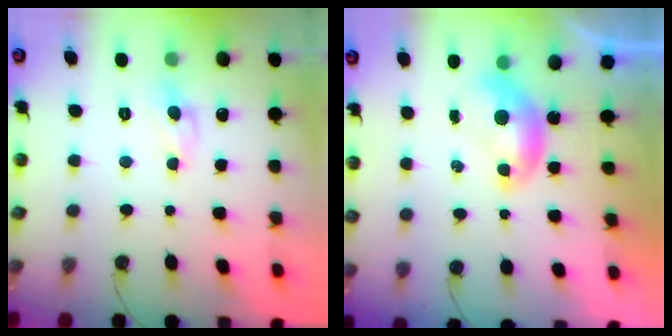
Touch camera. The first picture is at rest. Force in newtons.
{"total": 0.0}